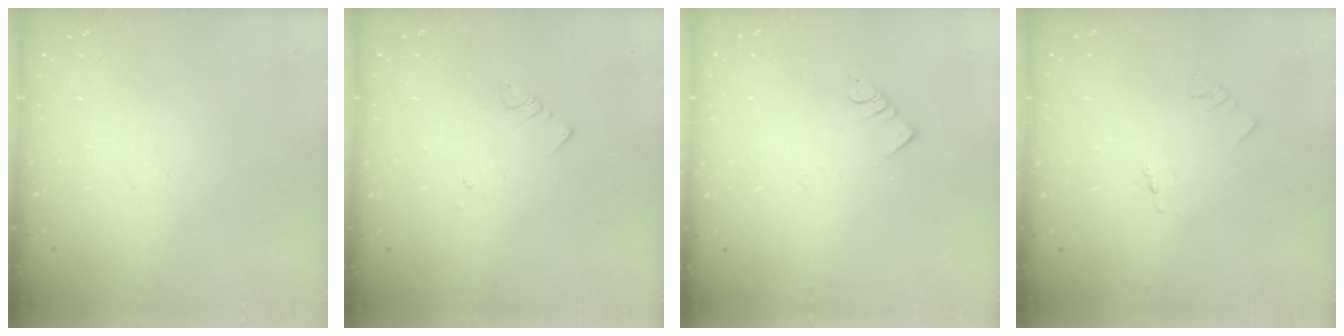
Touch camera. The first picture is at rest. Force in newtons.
{"total": 1.9, "press": 1.9, "slide": 0.2}
{"total": 3.0, "press": 3.0, "slide": 0.1}
{"total": 1.3, "press": 1.2, "slide": 0.1}